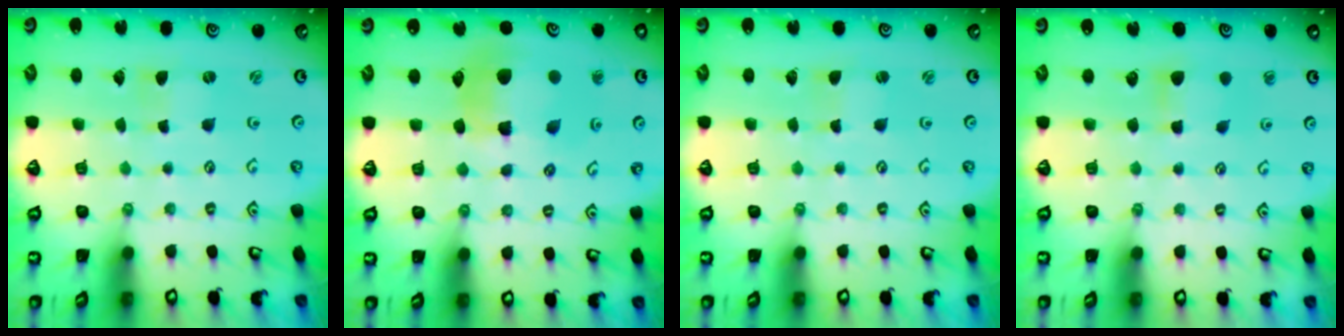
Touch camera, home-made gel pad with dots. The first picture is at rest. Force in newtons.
{"total": 11.8, "press": 11.7, "slide": 1.9}
{"total": 0.0}
{"total": 4.4, "press": 4.3, "slide": 0.7}